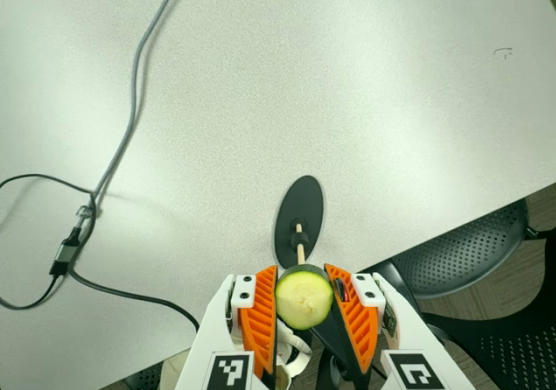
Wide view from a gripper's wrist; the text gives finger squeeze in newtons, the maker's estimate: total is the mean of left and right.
{"total": 8.2, "left": 8.1, "right": 8.2}